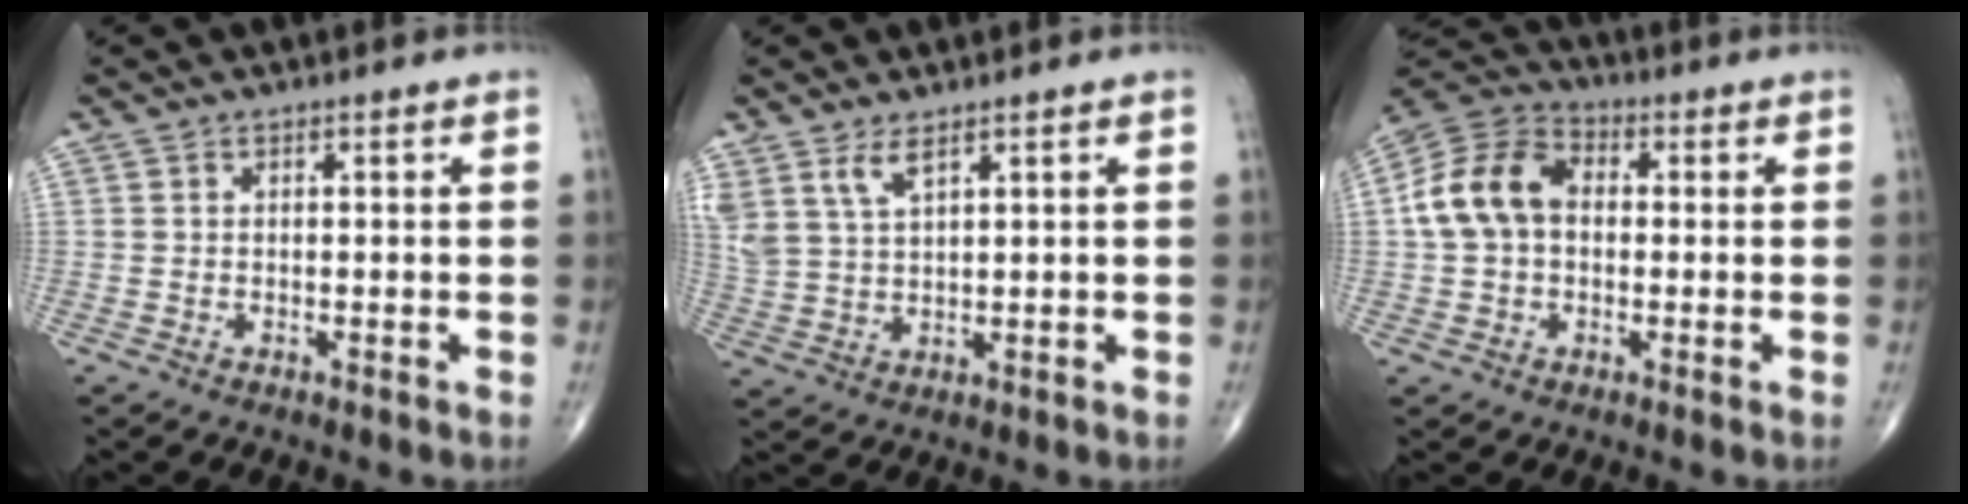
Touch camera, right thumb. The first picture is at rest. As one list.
[{"total": 5.6, "force": [3.7, 2.1, 3.7], "torque": [-0.080, -0.014, 0.082]}, {"total": 11.7, "force": [0.6, 8.5, 8.0], "torque": [-0.147, 0.033, -0.002]}]